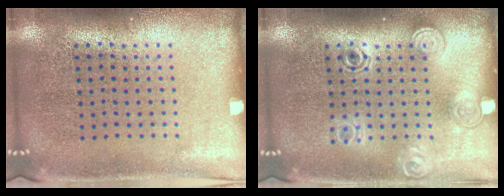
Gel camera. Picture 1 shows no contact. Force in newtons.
{"total": 1.5, "press": 1.2, "slide": 0.9}